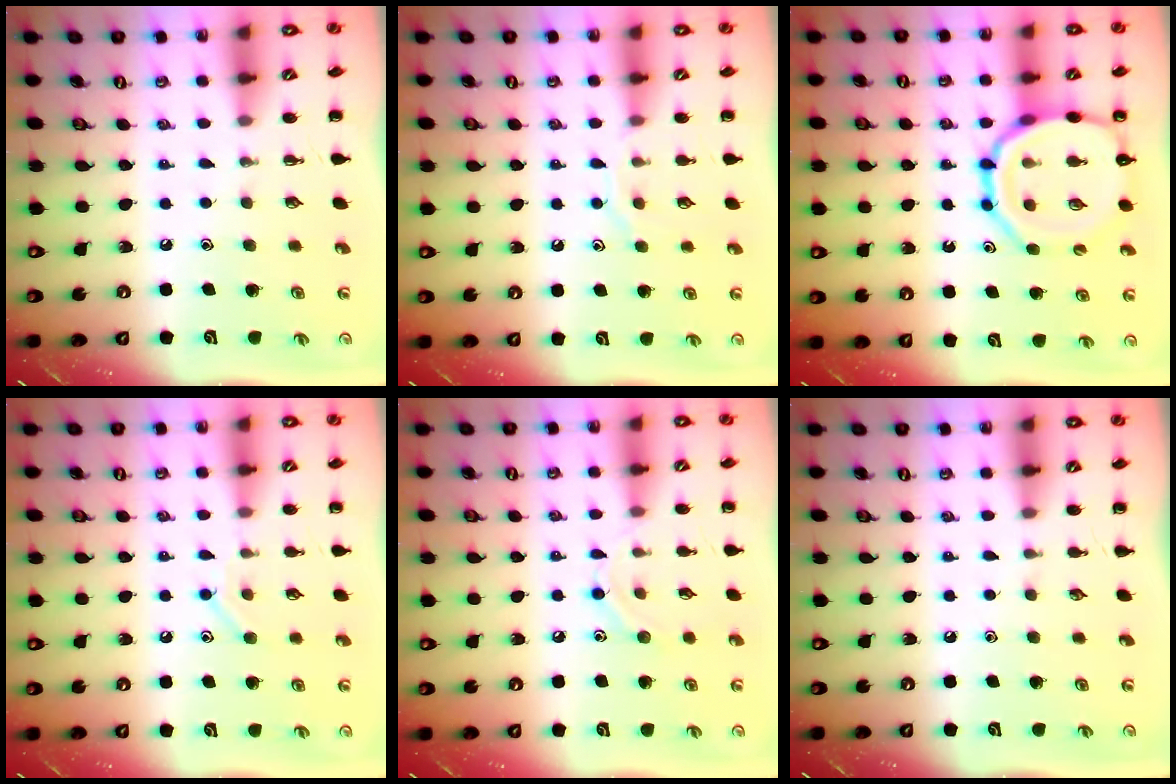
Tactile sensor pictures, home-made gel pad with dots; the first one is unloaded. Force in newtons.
{"total": 6.8, "press": 6.8, "slide": 0.8}
{"total": 14.8, "press": 14.7, "slide": 2.1}
{"total": 7.9, "press": 7.8, "slide": 1.4}
{"total": 7.0, "press": 6.9, "slide": 1.2}
{"total": 0.0}